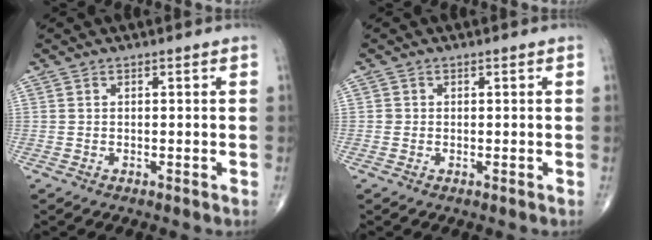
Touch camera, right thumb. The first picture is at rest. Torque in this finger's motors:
{"motor_torque": [0.03, 0.20, 0.08, 0.17, -0.10]}